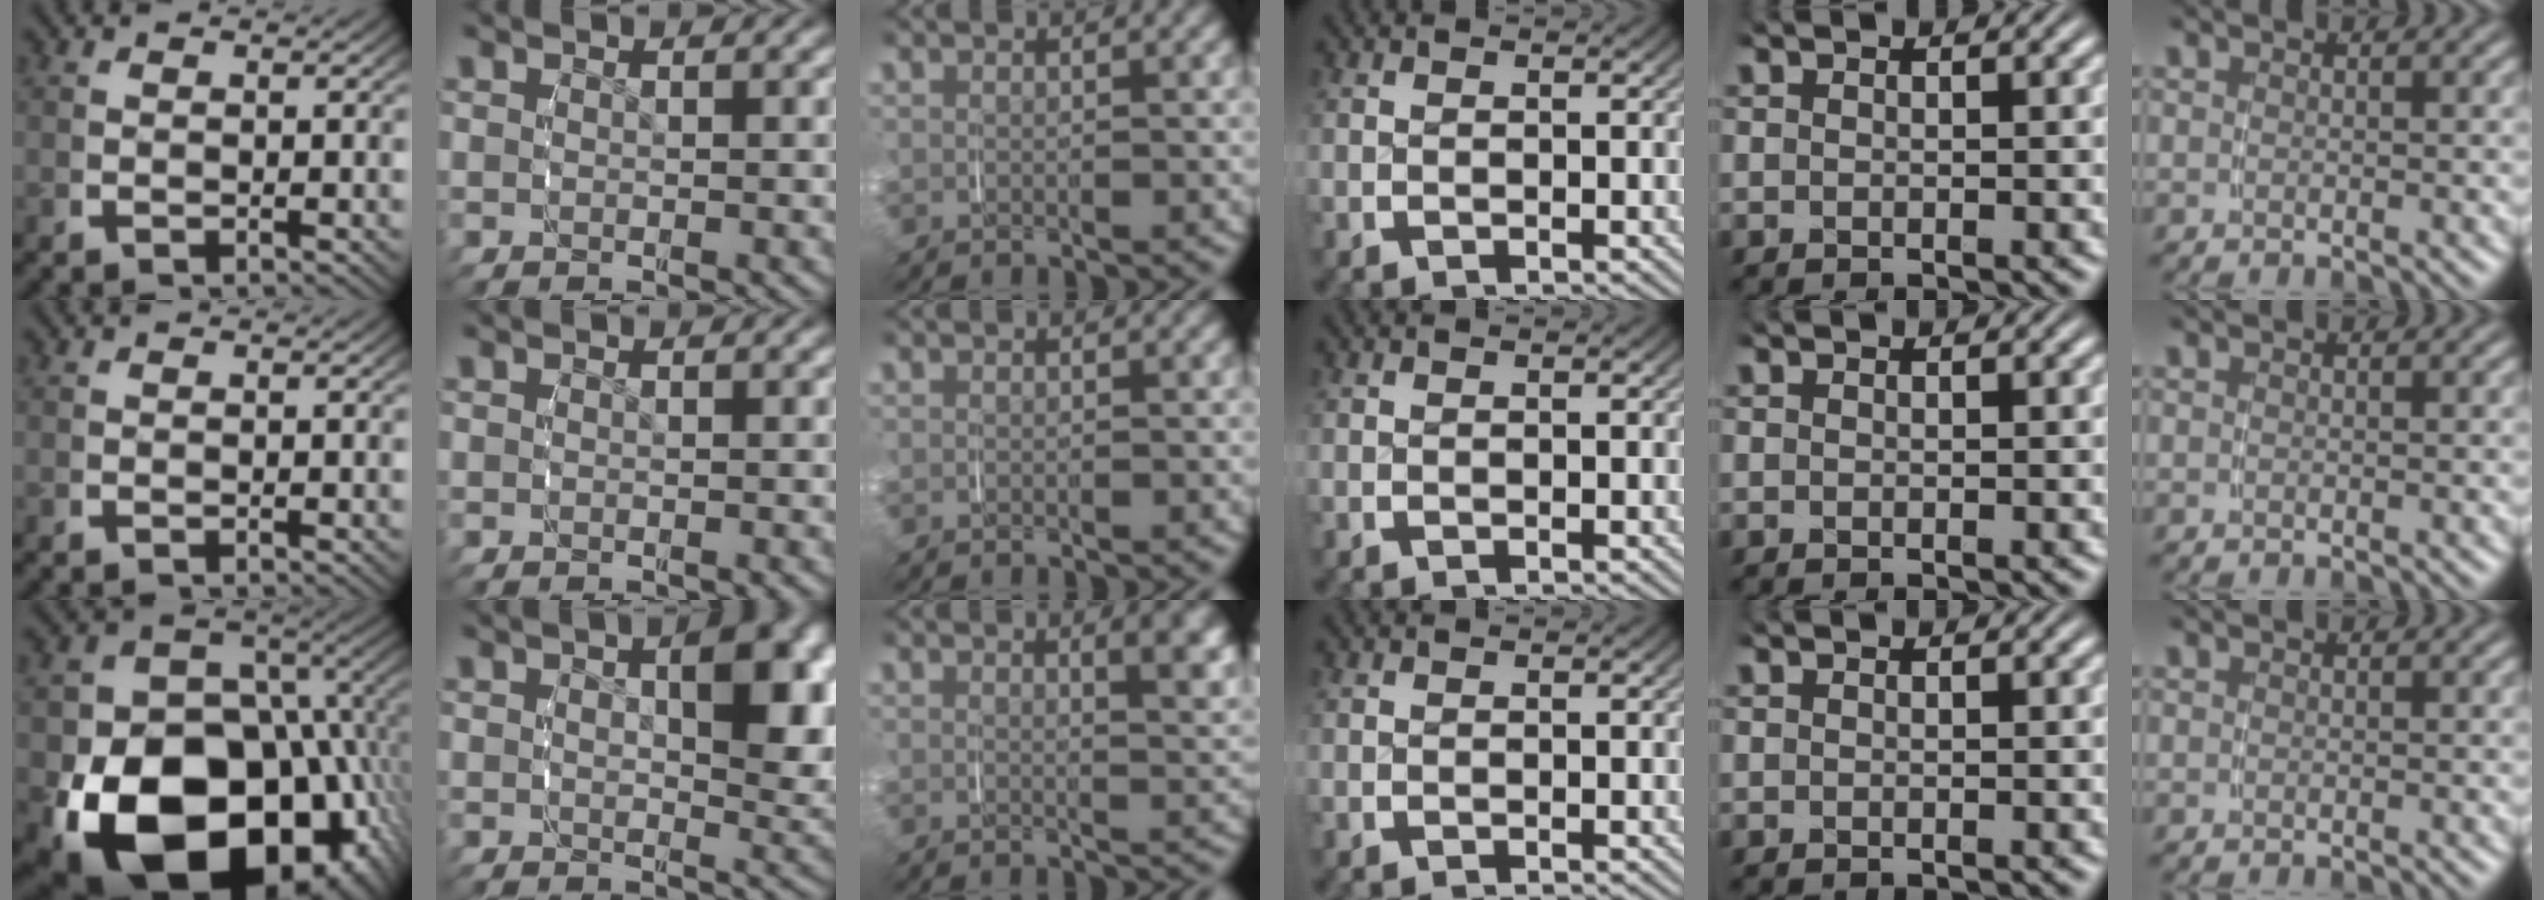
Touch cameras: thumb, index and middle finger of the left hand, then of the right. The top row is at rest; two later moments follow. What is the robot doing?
{"motion": "grasp_and_lifting", "object": "glasses case"}